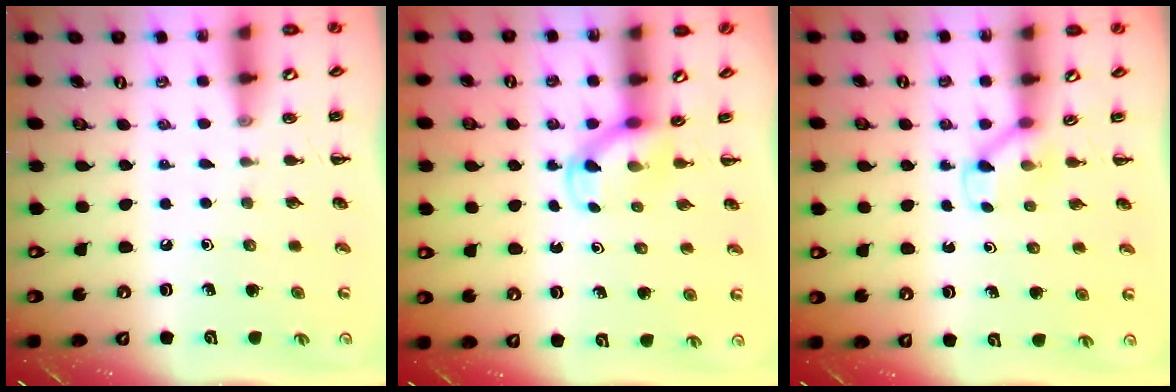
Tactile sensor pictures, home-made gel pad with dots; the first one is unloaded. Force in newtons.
{"total": 3.8, "press": 3.5, "slide": 1.4}
{"total": 2.6, "press": 2.4, "slide": 0.9}